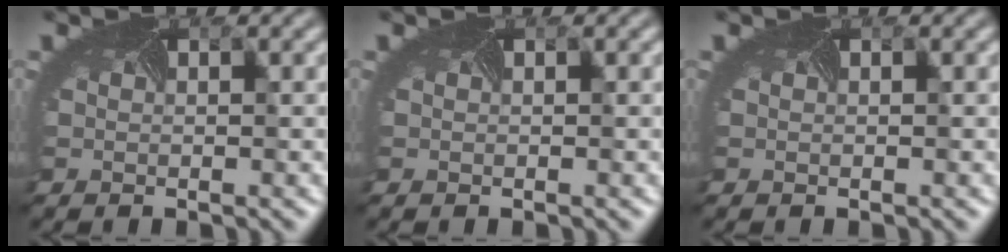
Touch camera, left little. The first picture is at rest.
{"total": 0.0}
{"total": 0.0}